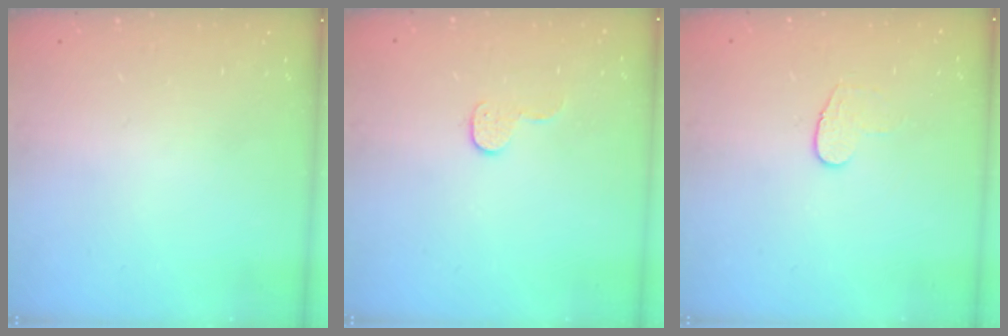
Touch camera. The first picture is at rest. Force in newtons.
{"total": 5.7, "press": 5.7, "slide": 0.3}
{"total": 6.6, "press": 6.6, "slide": 0.6}